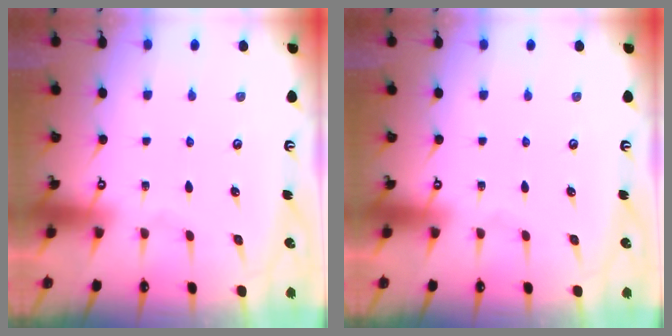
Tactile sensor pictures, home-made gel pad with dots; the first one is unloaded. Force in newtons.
{"total": 0.0}